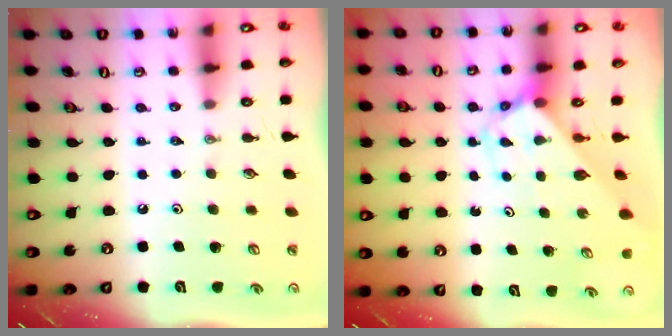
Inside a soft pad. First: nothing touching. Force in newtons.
{"total": 2.9, "press": 2.9, "slide": 0.3}